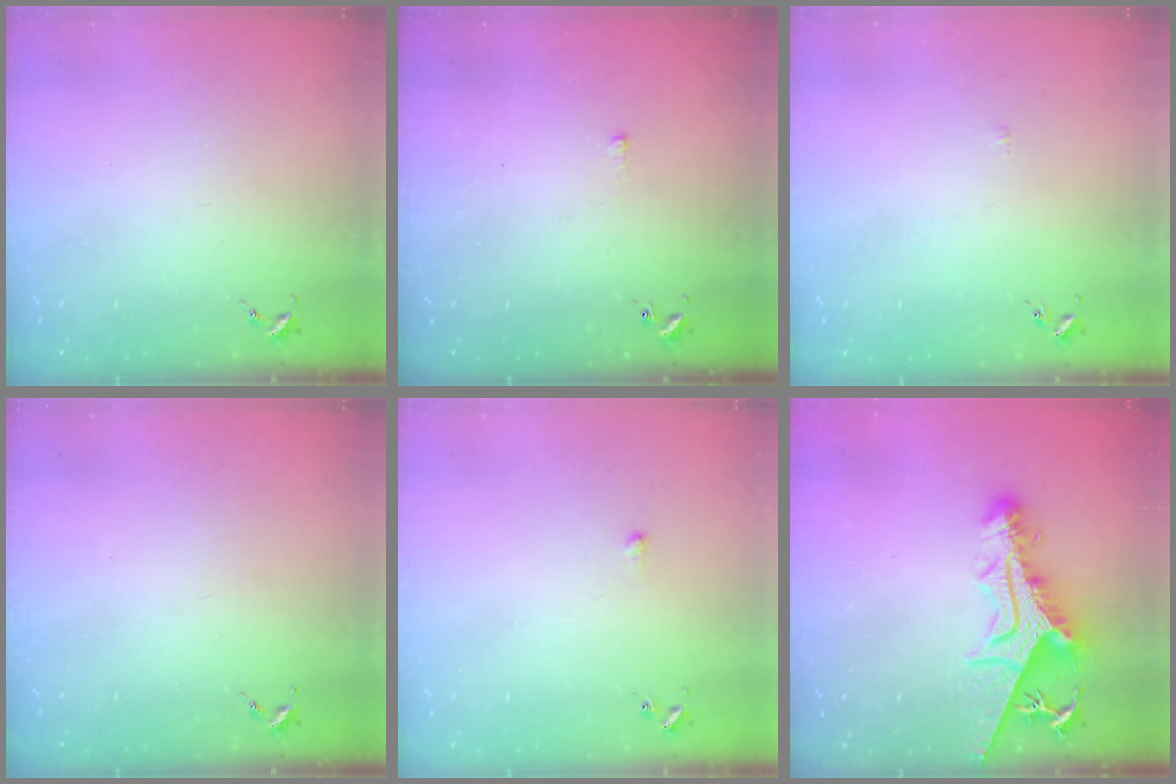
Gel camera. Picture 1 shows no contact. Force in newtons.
{"total": 1.6, "press": 1.6, "slide": 0.2}
{"total": 1.8, "press": 1.8, "slide": 0.3}
{"total": 0.0}
{"total": 2.9, "press": 2.8, "slide": 0.6}
{"total": 13.4, "press": 13.3, "slide": 1.4}